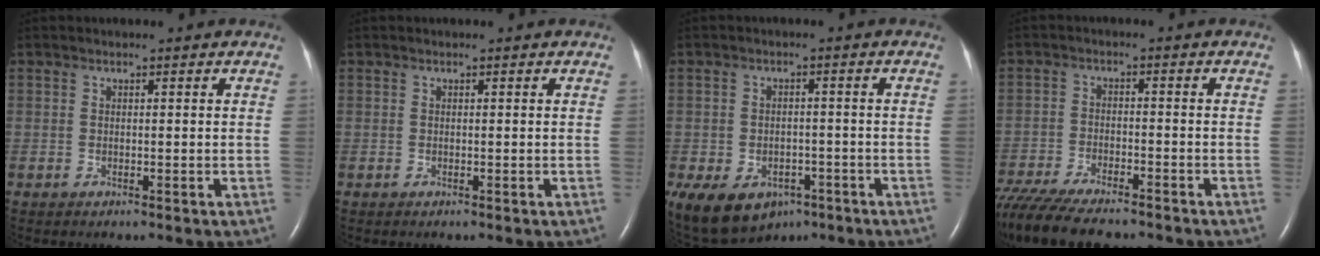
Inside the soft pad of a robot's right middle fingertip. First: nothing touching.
{"total": 0.0}
{"total": 11.7, "force": [-6.3, 8.0, 5.7], "torque": [-0.126, 0.006, -0.086]}
{"total": 14.9, "force": [-12.8, 2.9, 7.2], "torque": [-0.139, -0.026, -0.203]}